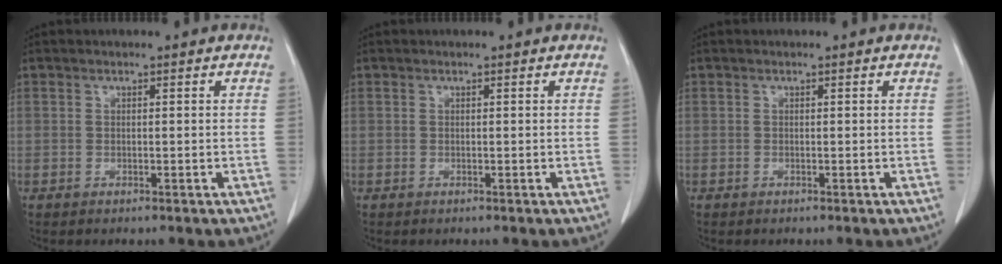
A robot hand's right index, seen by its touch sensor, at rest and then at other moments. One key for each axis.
{"total": 0.0}
{"total": 0.0}